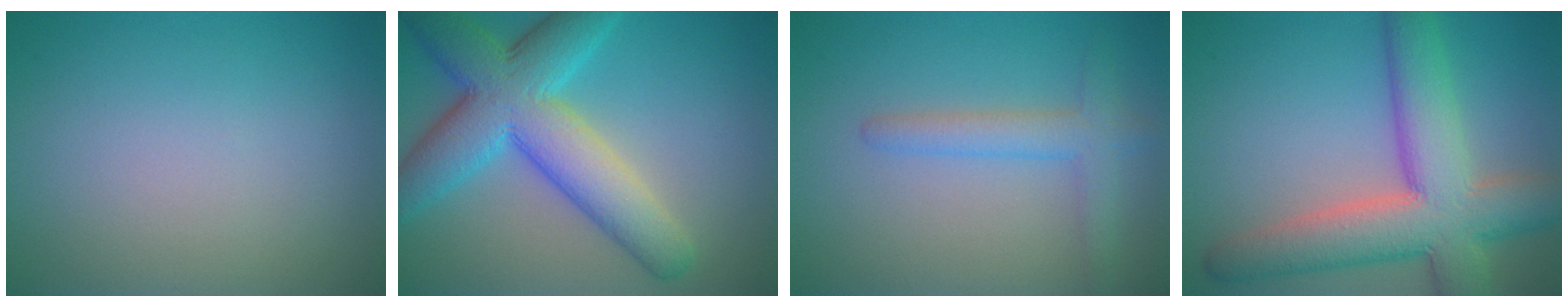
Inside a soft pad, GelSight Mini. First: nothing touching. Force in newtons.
{"total": 9.7, "press": 9.7, "slide": 0.2}
{"total": 2.8, "press": 2.8, "slide": 0.2}
{"total": 9.8, "press": 9.8, "slide": 0.8}